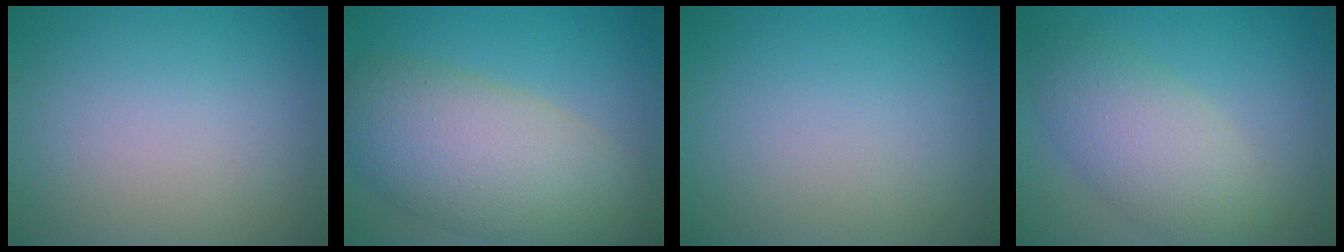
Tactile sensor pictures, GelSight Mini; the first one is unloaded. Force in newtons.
{"total": 10.1, "press": 10.0, "slide": 0.6}
{"total": 0.0}
{"total": 5.8, "press": 5.8, "slide": 0.1}